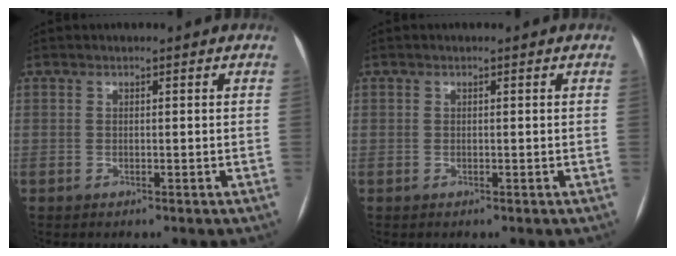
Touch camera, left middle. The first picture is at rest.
{"total": 0.0}